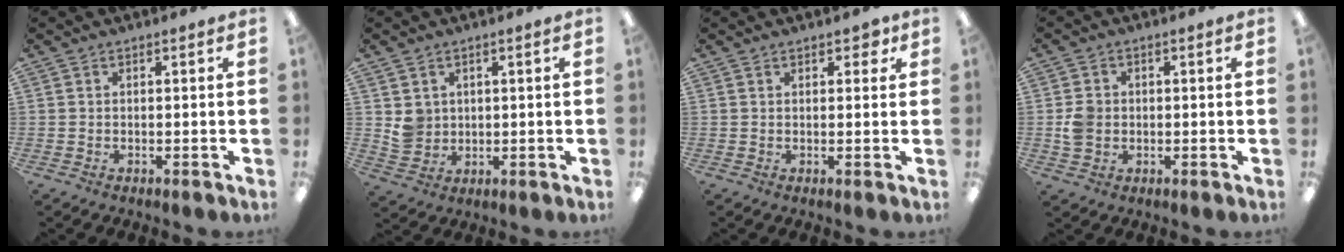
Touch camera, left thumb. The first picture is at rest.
{"total": 4.5, "force": [1.7, 4.1, 0.8], "torque": [-0.012, -0.002, 0.033]}
{"total": 2.8, "force": [1.7, 1.5, 1.6], "torque": [-0.009, -0.005, 0.025]}
{"total": 4.4, "force": [-0.2, 3.8, 2.2], "torque": [-0.034, 0.005, -0.002]}